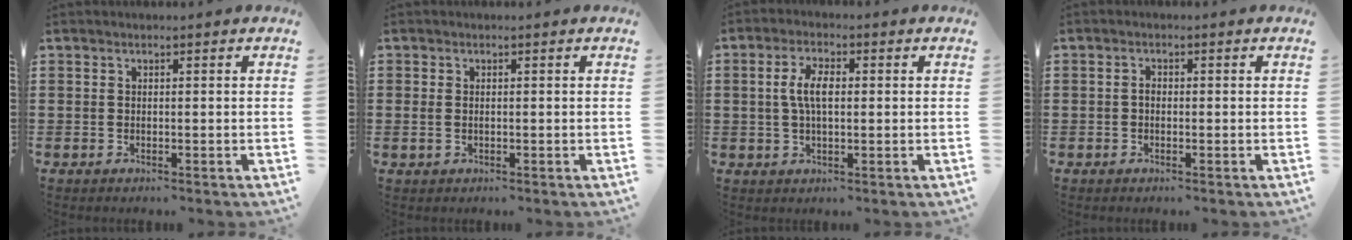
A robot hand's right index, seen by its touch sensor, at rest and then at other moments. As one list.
[{"total": 1.2, "force": [0.0, 0.7, 1.0], "torque": [-0.030, 0.000, -0.004]}, {"total": 5.1, "force": [0.4, 2.2, 4.5], "torque": [-0.105, 0.004, 0.000]}, {"total": 1.2, "force": [-0.3, 0.7, 1.0], "torque": [-0.019, 0.001, -0.006]}]